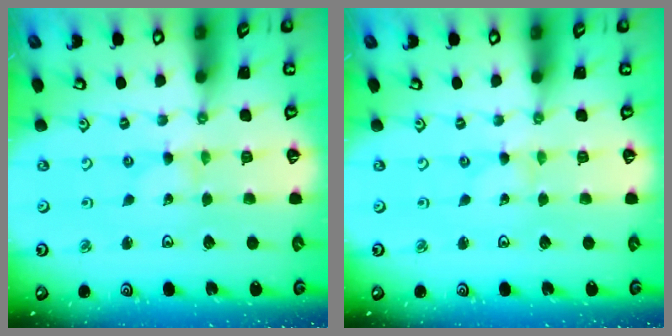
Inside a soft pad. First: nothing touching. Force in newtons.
{"total": 0.0}